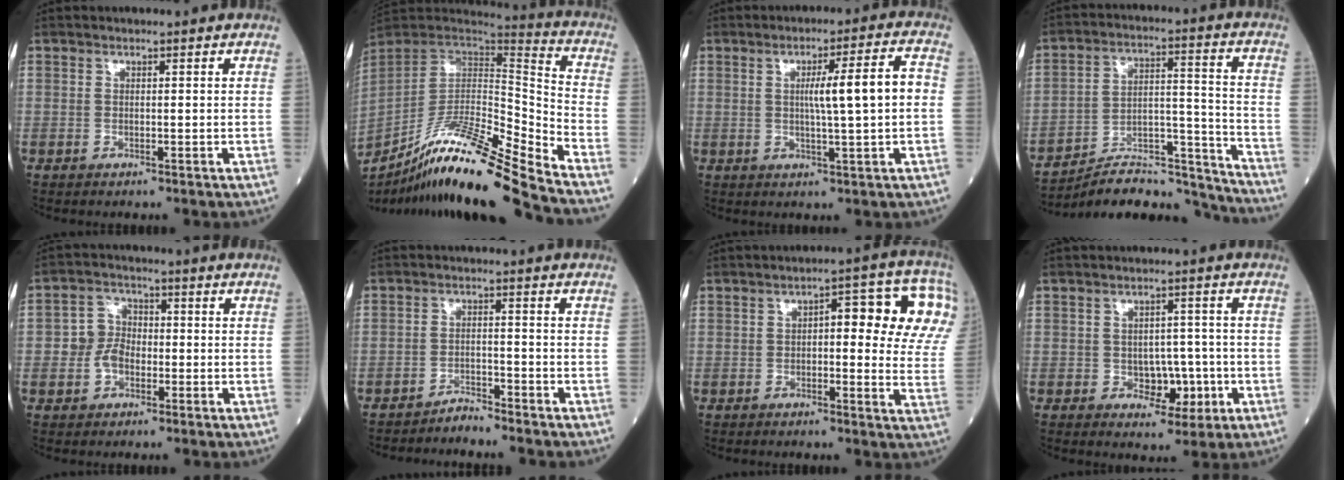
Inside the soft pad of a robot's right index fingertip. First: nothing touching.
{"total": 22.4, "force": [-18.0, -0.8, 13.4], "torque": [-0.243, -0.022, -0.327]}
{"total": 8.1, "force": [0.4, -0.3, 8.1], "torque": [-0.123, 0.010, 0.006]}
{"total": 17.1, "force": [-16.7, 1.4, 3.4], "torque": [-0.052, 0.036, -0.267]}
{"total": 4.5, "force": [-1.2, 3.8, 2.2], "torque": [-0.042, 0.017, -0.024]}
{"total": 2.6, "force": [-2.6, -0.2, -0.1], "torque": [0.005, -0.011, -0.046]}
{"total": 14.6, "force": [3.9, 4.4, 13.4], "torque": [-0.161, 0.030, 0.038]}
{"total": 5.3, "force": [-1.4, 3.4, 3.8], "torque": [-0.044, 0.008, -0.013]}